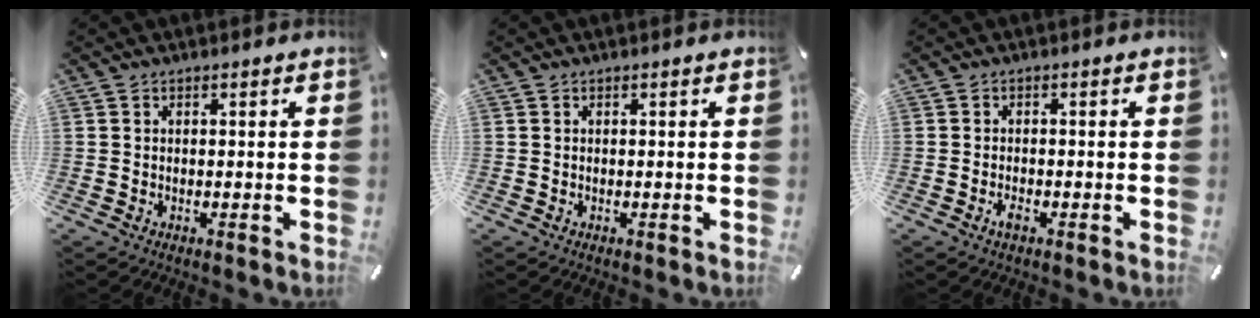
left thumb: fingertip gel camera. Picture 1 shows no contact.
{"total": 0.0}
{"total": 1.9, "force": [-1.2, 0.7, 1.3], "torque": [-0.030, 0.001, -0.024]}